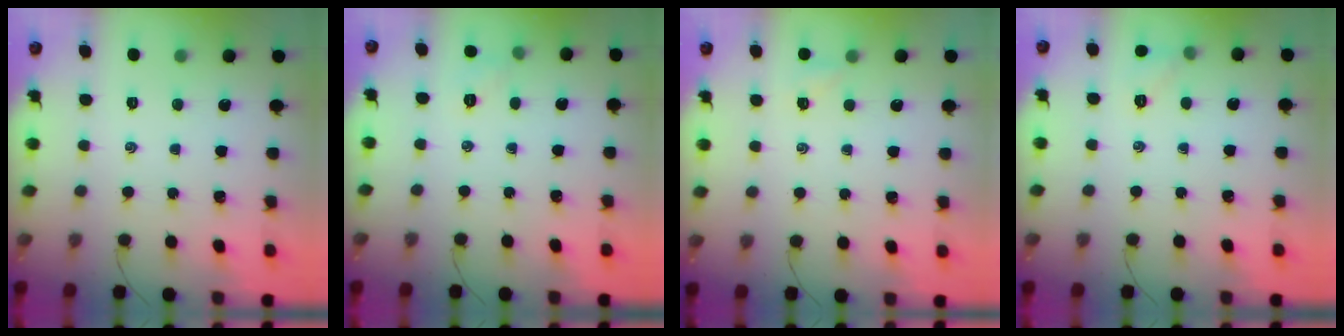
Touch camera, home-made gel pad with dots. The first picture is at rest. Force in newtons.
{"total": 4.2, "press": 4.0, "slide": 1.2}
{"total": 1.7, "press": 1.7, "slide": 0.5}
{"total": 6.2, "press": 6.0, "slide": 1.6}